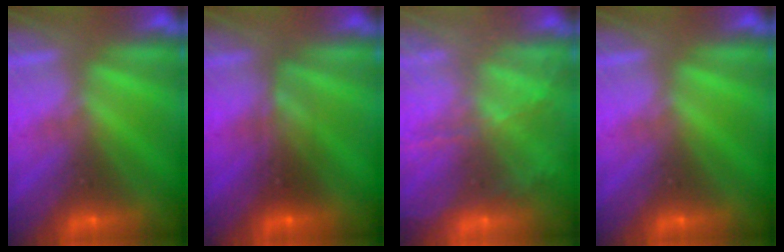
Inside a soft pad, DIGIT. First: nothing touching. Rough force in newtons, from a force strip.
{"total": 2.4}
{"total": 7.0}
{"total": 0.0}